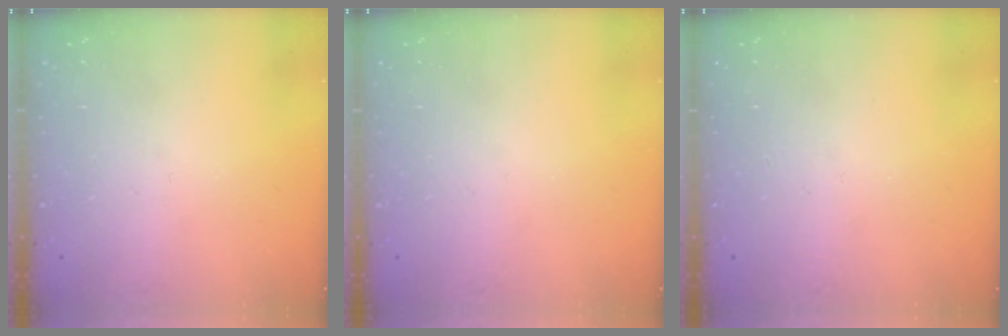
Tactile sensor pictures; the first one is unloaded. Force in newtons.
{"total": 0.0}
{"total": 0.0}